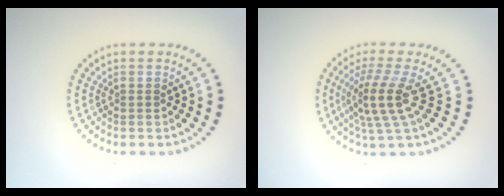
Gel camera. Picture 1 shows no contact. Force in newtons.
{"total": 3.8, "press": 2.7, "slide": 2.7}